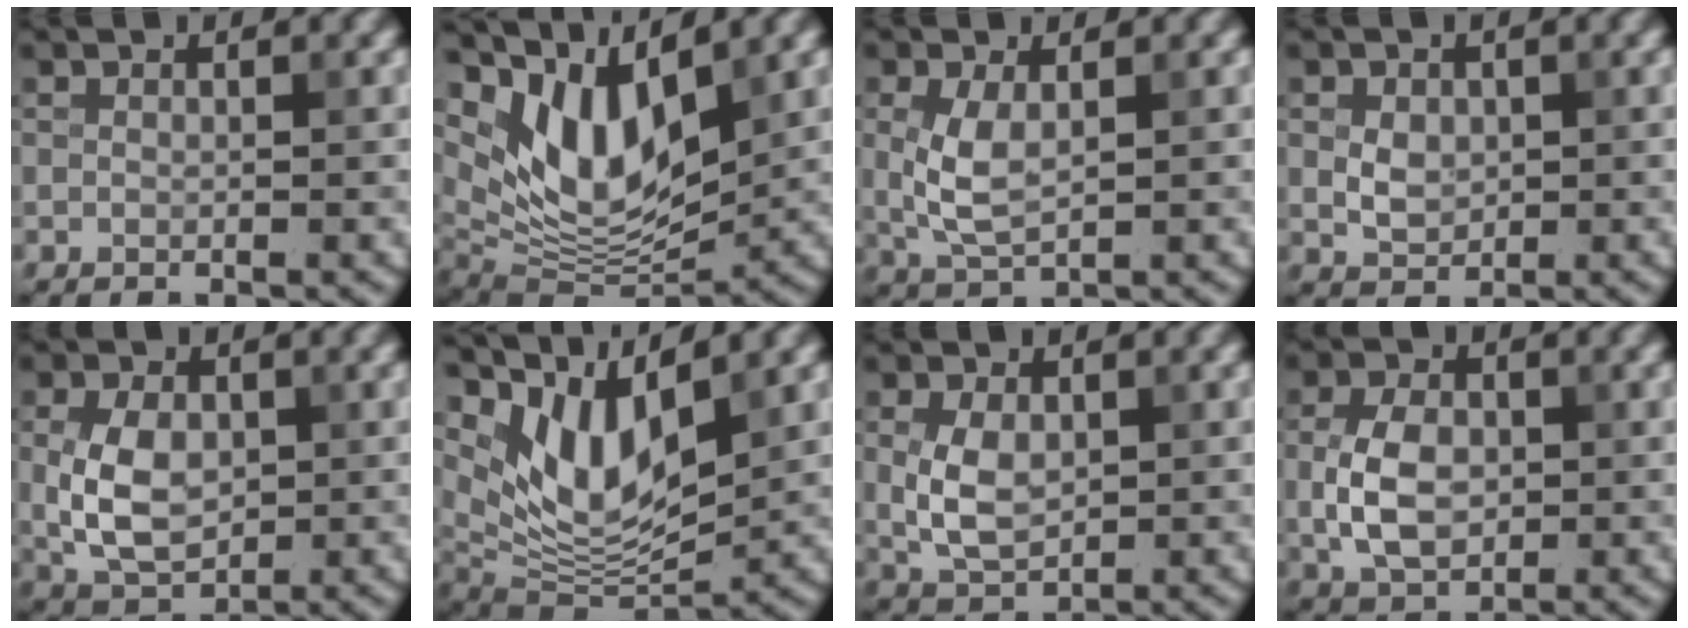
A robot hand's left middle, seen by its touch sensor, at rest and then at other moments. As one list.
[{"total": 9.2, "force": [5.0, 4.0, 6.6], "torque": [-0.131, -0.011, 0.093]}, {"total": 3.4, "force": [0.4, 1.7, 2.9], "torque": [-0.068, 0.000, 0.011]}, {"total": 2.3, "force": [0.2, 1.8, 1.4], "torque": [-0.026, -0.002, 0.005]}, {"total": 5.4, "force": [0.0, 3.6, 3.9], "torque": [-0.083, -0.001, 0.001]}, {"total": 7.9, "force": [4.7, 3.1, 5.6], "torque": [-0.117, -0.012, 0.088]}, {"total": 3.9, "force": [0.1, 2.6, 2.9], "torque": [-0.062, 0.001, 0.004]}, {"total": 5.1, "force": [-0.3, 3.6, 3.6], "torque": [-0.076, 0.001, -0.007]}]